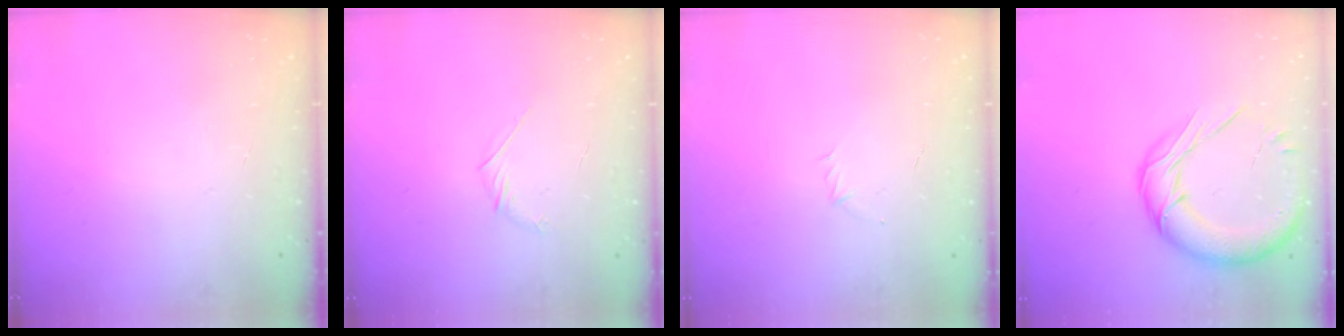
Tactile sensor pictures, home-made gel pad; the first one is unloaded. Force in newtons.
{"total": 4.3, "press": 4.1, "slide": 1.1}
{"total": 2.9, "press": 2.8, "slide": 0.7}
{"total": 16.6, "press": 16.4, "slide": 2.3}